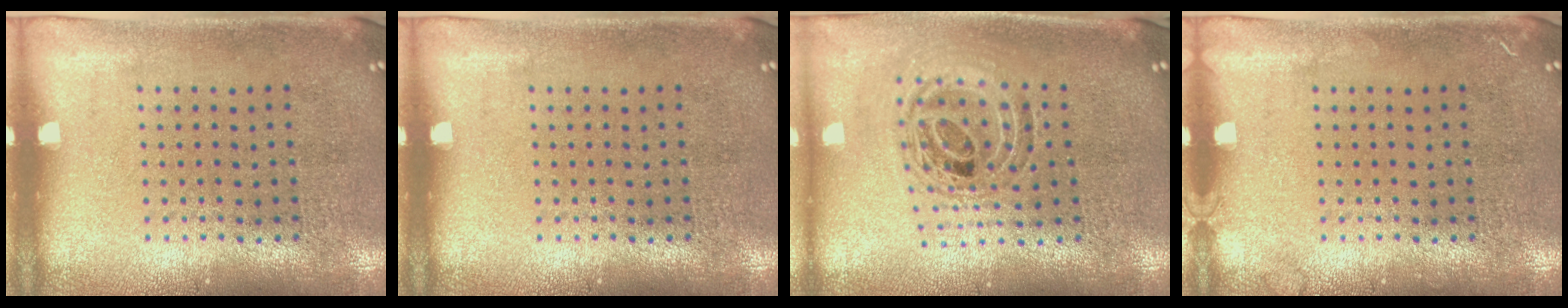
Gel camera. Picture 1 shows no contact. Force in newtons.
{"total": 0.0}
{"total": 1.0, "press": 0.9, "slide": 0.2}
{"total": 0.8, "press": 0.7, "slide": 0.2}